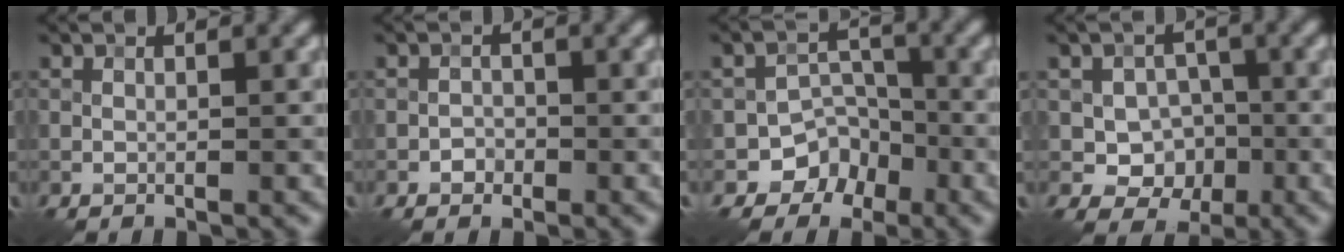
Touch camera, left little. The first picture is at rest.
{"total": 1.1, "force": [-0.6, 0.9, 0.2], "torque": [0.003, 0.001, -0.011]}
{"total": 4.4, "force": [-2.7, 3.4, 1.0], "torque": [0.004, 0.012, -0.043]}
{"total": 4.6, "force": [-0.9, 3.9, 2.4], "torque": [-0.017, -0.002, -0.025]}